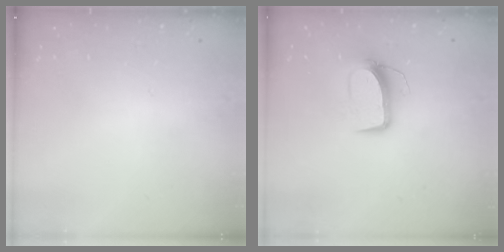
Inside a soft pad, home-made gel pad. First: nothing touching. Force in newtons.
{"total": 10.0, "press": 10.0, "slide": 0.3}